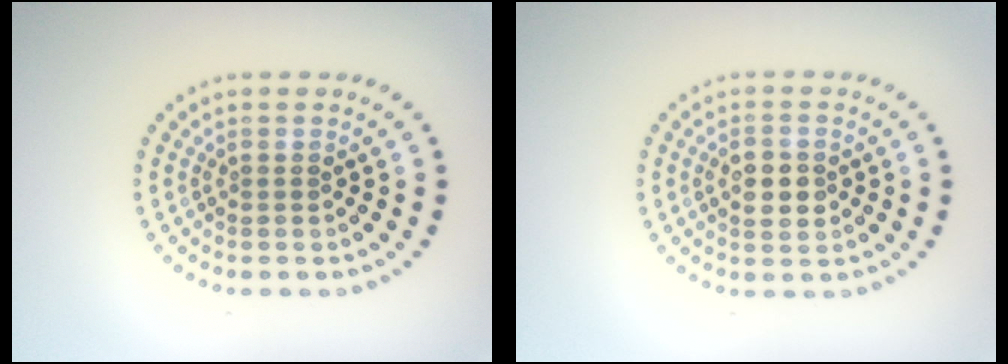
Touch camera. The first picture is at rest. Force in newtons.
{"total": 2.8, "press": 2.8, "slide": 0.1}